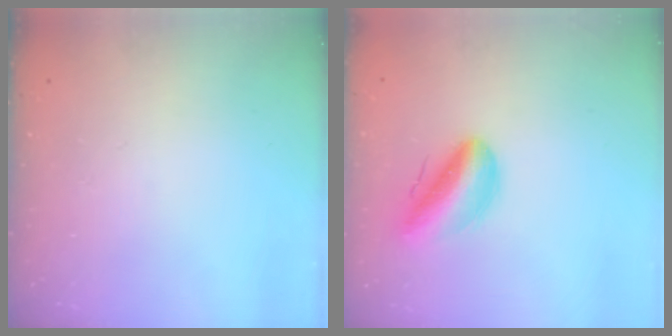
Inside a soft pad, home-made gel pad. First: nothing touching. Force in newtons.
{"total": 13.0, "press": 12.5, "slide": 3.4}